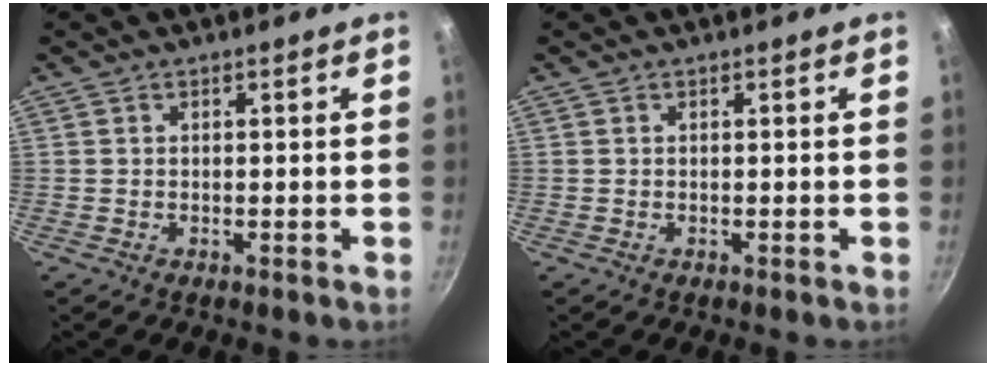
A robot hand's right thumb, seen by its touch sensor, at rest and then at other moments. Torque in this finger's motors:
{"motor_torque": [-0.02, -0.02, 0.02, 0.00, 0.00]}